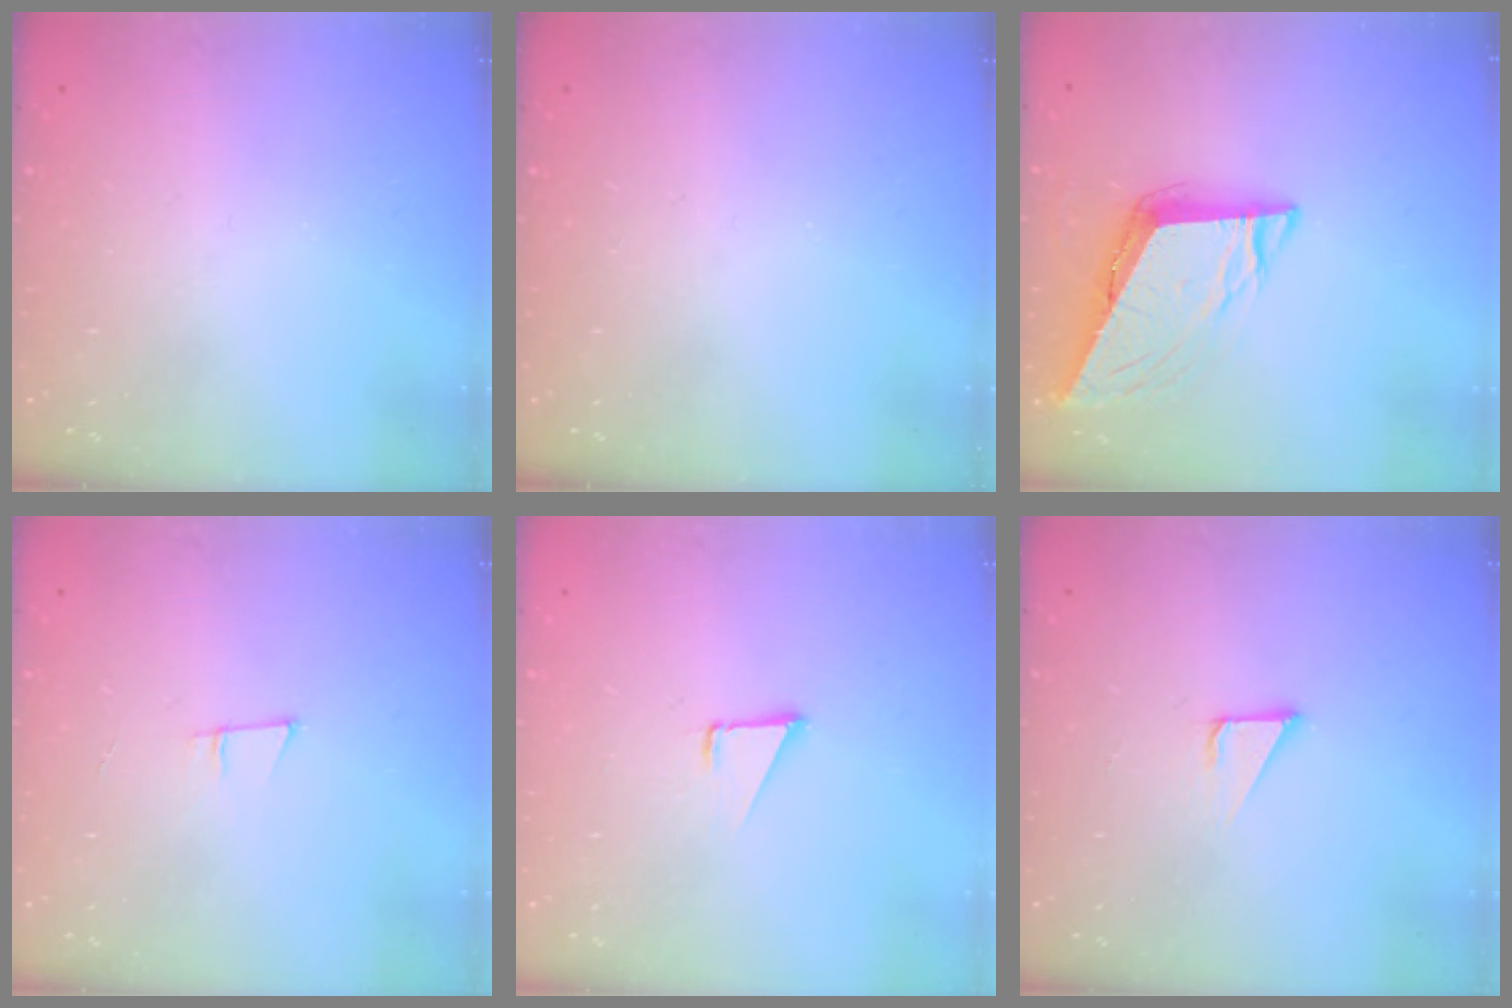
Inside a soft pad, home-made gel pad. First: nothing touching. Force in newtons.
{"total": 0.0}
{"total": 9.6, "press": 9.4, "slide": 2.1}
{"total": 5.7, "press": 4.9, "slide": 2.8}
{"total": 1.6, "press": 1.5, "slide": 0.1}
{"total": 3.2, "press": 3.2, "slide": 0.1}